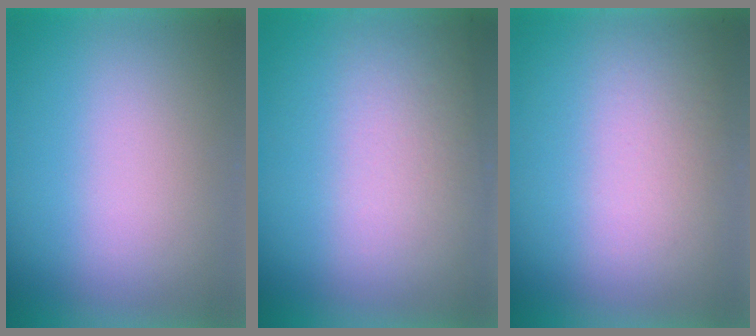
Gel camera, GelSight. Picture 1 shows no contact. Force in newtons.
{"total": 2.1}
{"total": 1.4}